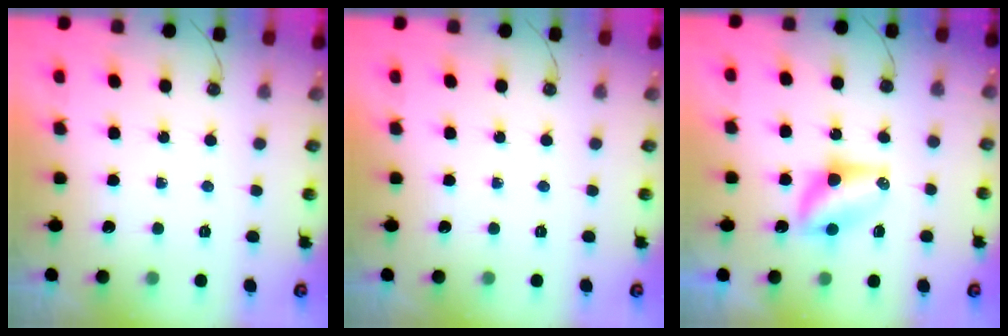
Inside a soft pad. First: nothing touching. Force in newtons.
{"total": 0.0}
{"total": 6.8, "press": 6.8, "slide": 0.5}